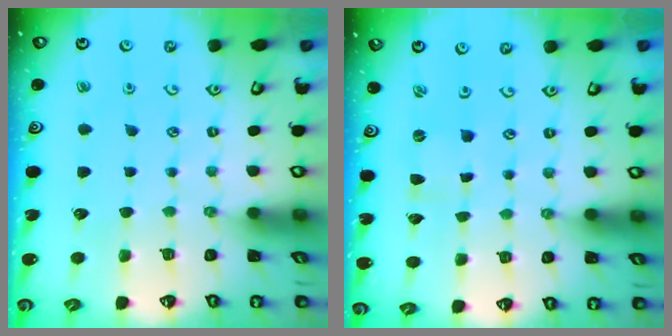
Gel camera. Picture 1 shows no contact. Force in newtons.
{"total": 0.0}